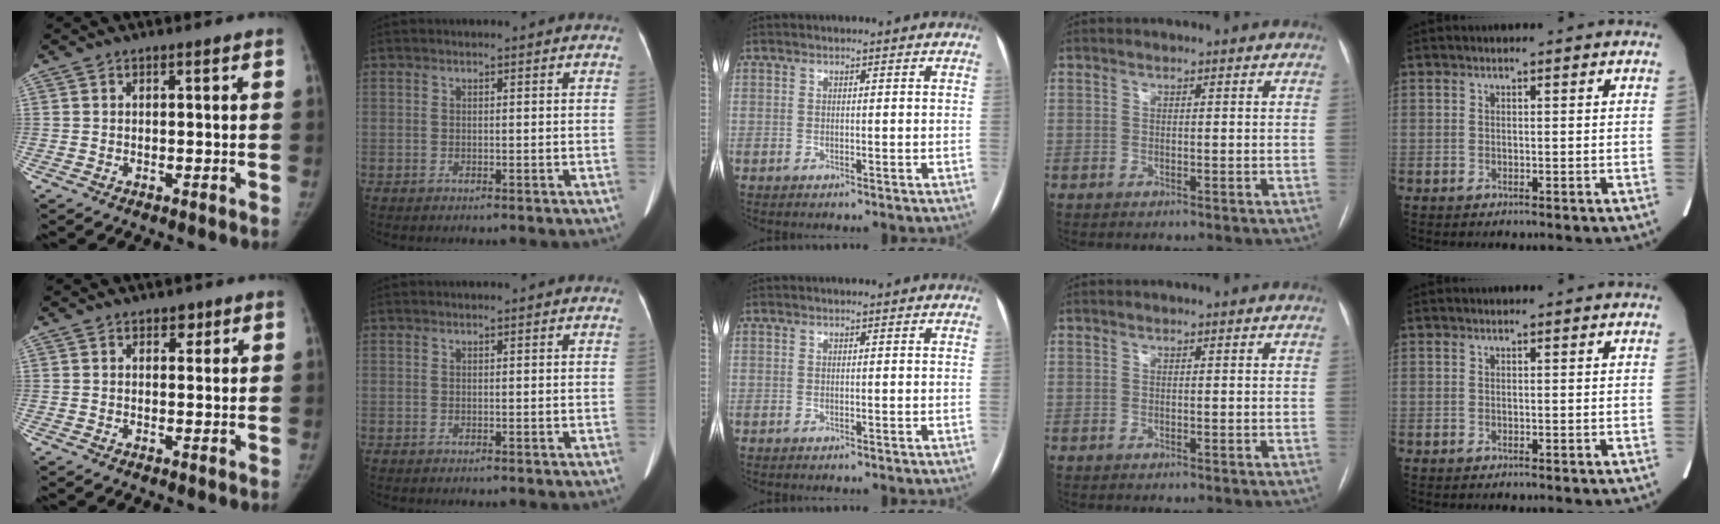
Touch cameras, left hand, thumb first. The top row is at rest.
{"thumb": {"total": 1.6, "force": [1.0, 1.1, 0.7], "torque": [0.005, -0.004, 0.011]}}